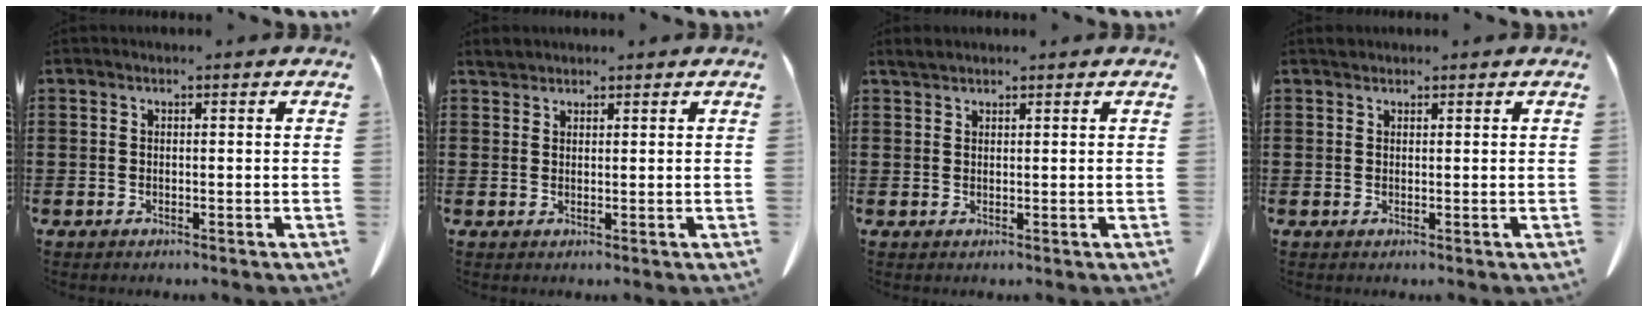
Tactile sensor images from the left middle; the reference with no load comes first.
{"total": 1.6, "force": [1.6, 0.3, 0.1], "torque": [-0.007, 0.000, 0.033]}
{"total": 1.5, "force": [1.5, 0.3, 0.4], "torque": [-0.012, 0.000, 0.030]}
{"total": 0.8, "force": [0.8, 0.3, 0.0], "torque": [-0.003, -0.001, 0.017]}